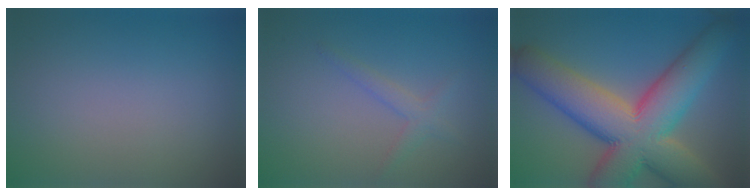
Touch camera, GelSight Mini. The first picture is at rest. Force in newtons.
{"total": 1.6, "press": 1.6, "slide": 0.1}
{"total": 14.2, "press": 14.1, "slide": 1.1}